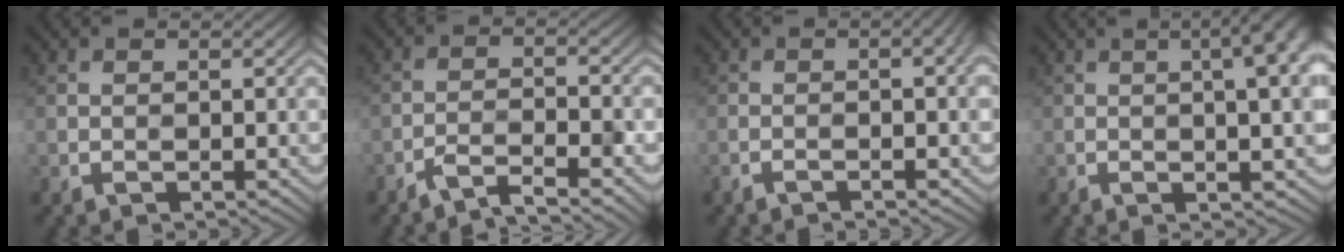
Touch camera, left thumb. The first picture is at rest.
{"total": 4.1, "force": [-2.8, 0.7, 2.8], "torque": [-0.050, 0.004, -0.049]}
{"total": 4.2, "force": [-1.5, 0.8, 3.8], "torque": [-0.042, 0.008, -0.024]}
{"total": 9.5, "force": [1.0, 2.8, 9.1], "torque": [-0.082, 0.022, 0.025]}